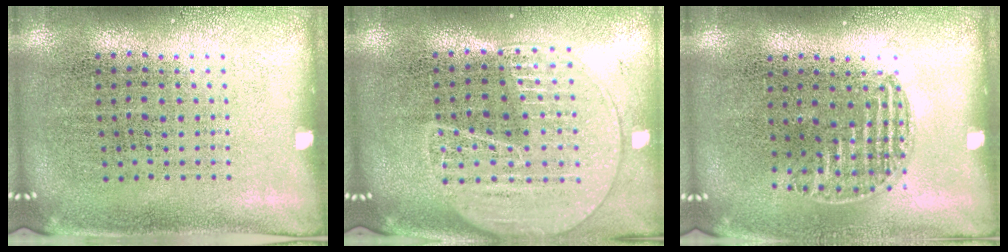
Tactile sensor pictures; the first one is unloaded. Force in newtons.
{"total": 2.0, "press": 1.8, "slide": 0.8}
{"total": 1.0, "press": 0.8, "slide": 0.6}